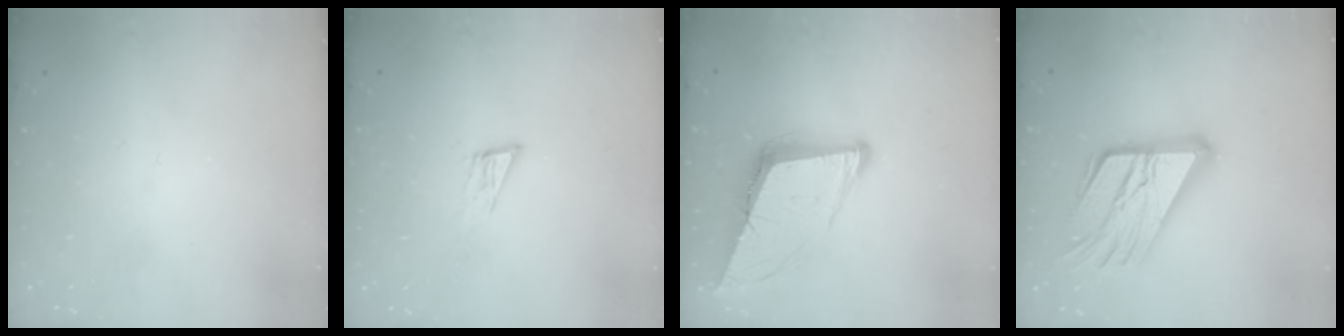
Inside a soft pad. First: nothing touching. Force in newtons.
{"total": 6.4, "press": 6.4, "slide": 1.0}
{"total": 11.8, "press": 11.2, "slide": 3.8}
{"total": 21.7, "press": 21.6, "slide": 2.2}